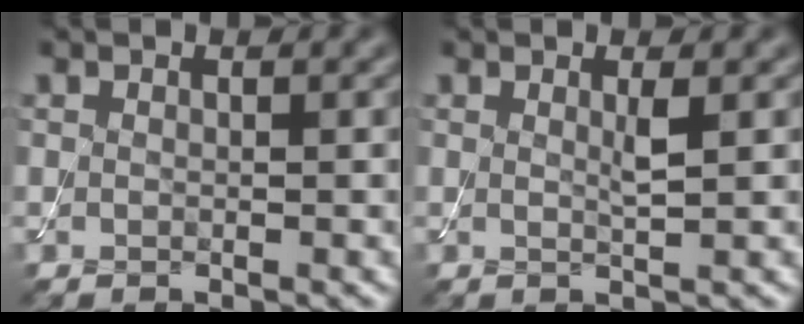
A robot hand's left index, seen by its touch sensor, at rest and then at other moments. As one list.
[{"total": 1.2, "force": [0.4, 0.1, 1.2], "torque": [-0.022, -0.003, 0.004]}]